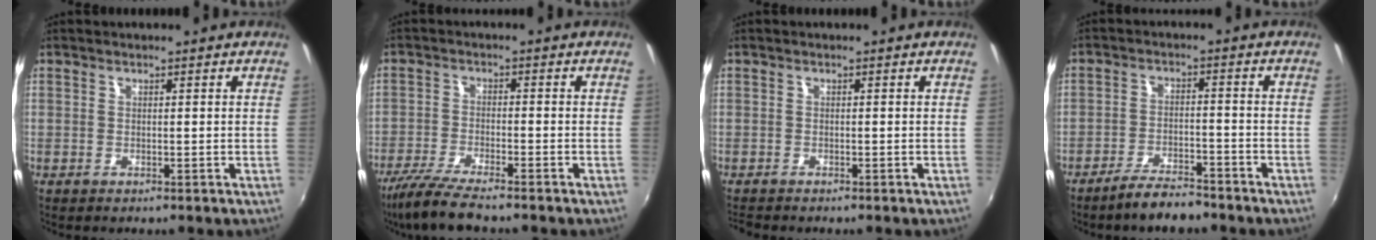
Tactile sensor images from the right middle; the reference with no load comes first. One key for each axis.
{"total": 8.6, "fx": -7.4, "fy": 0.5, "fz": 4.5, "tx": -0.108, "ty": -0.027, "tz": -0.134}
{"total": 2.2, "fx": -2.0, "fy": 0.4, "fz": 0.8, "tx": -0.021, "ty": -0.015, "tz": -0.038}
{"total": 6.5, "fx": -5.6, "fy": 1.4, "fz": 3.0, "tx": -0.073, "ty": 0.001, "tz": -0.093}